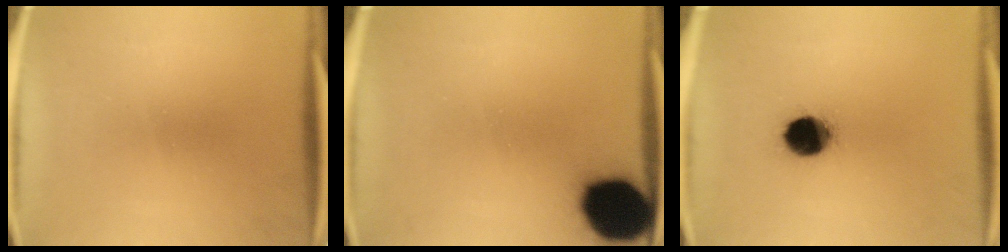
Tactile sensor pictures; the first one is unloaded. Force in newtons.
{"total": 17.4}
{"total": 10.7}